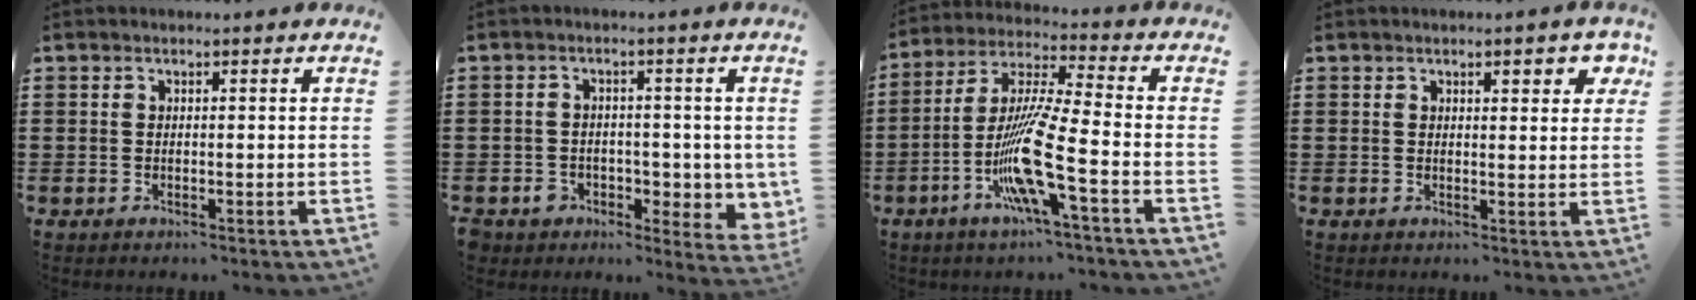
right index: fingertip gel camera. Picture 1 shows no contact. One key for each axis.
{"total": 3.5, "fx": -0.4, "fy": 3.3, "fz": 1.3, "tx": -0.037, "ty": 0.002, "tz": -0.012}
{"total": 12.5, "fx": -4.7, "fy": 0.8, "fz": 11.6, "tx": -0.247, "ty": -0.018, "tz": -0.097}
{"total": 3.1, "fx": 1.7, "fy": 1.0, "fz": 2.3, "tx": -0.026, "ty": -0.002, "tz": 0.022}